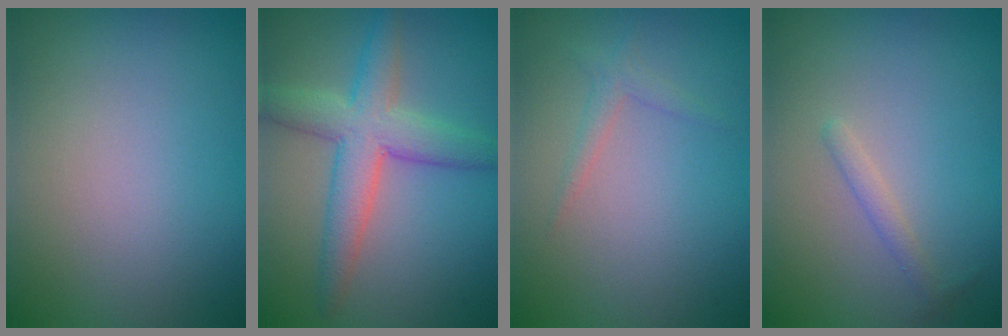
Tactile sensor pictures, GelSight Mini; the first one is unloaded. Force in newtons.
{"total": 5.4, "press": 5.4, "slide": 0.3}
{"total": 1.2, "press": 1.2, "slide": 0.0}
{"total": 1.1, "press": 1.1, "slide": 0.1}